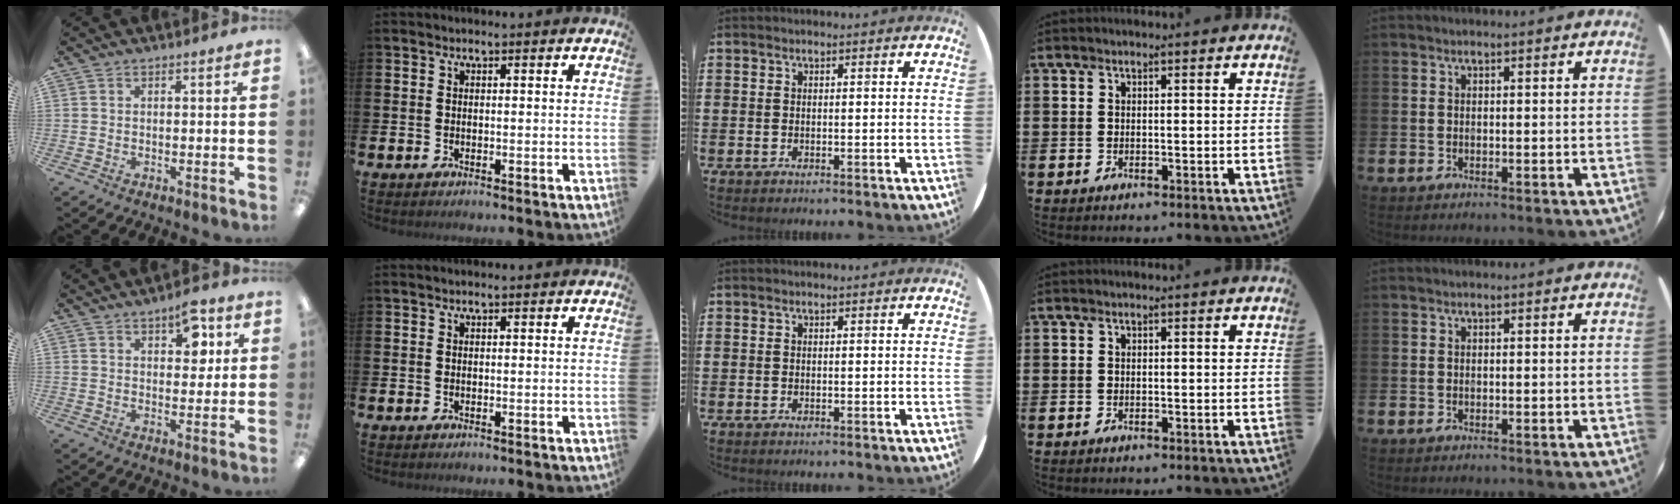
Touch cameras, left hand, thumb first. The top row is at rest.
{"thumb": {"total": 7.5, "force": [4.3, 4.0, 4.6], "torque": [-0.043, -0.020, 0.070]}}